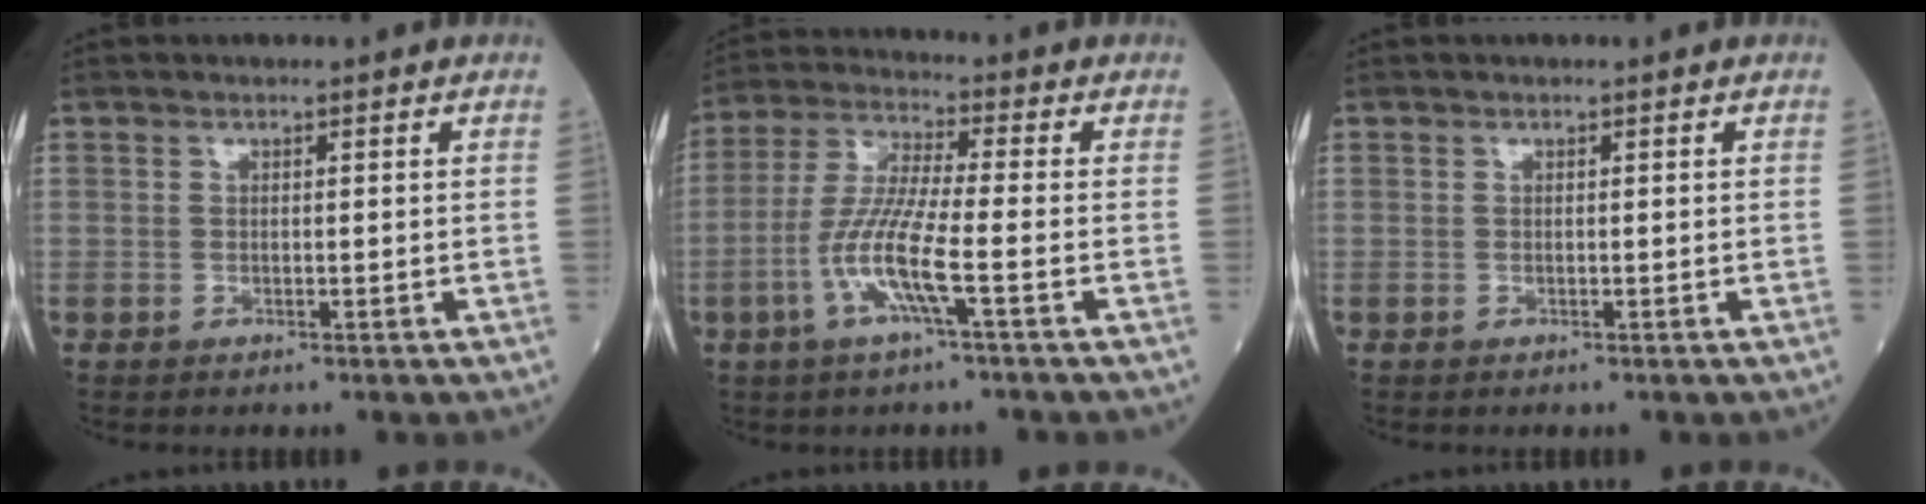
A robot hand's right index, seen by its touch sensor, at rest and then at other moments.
{"total": 9.2, "force": [-3.2, 0.1, 8.6], "torque": [-0.180, -0.004, -0.069]}
{"total": 0.0}